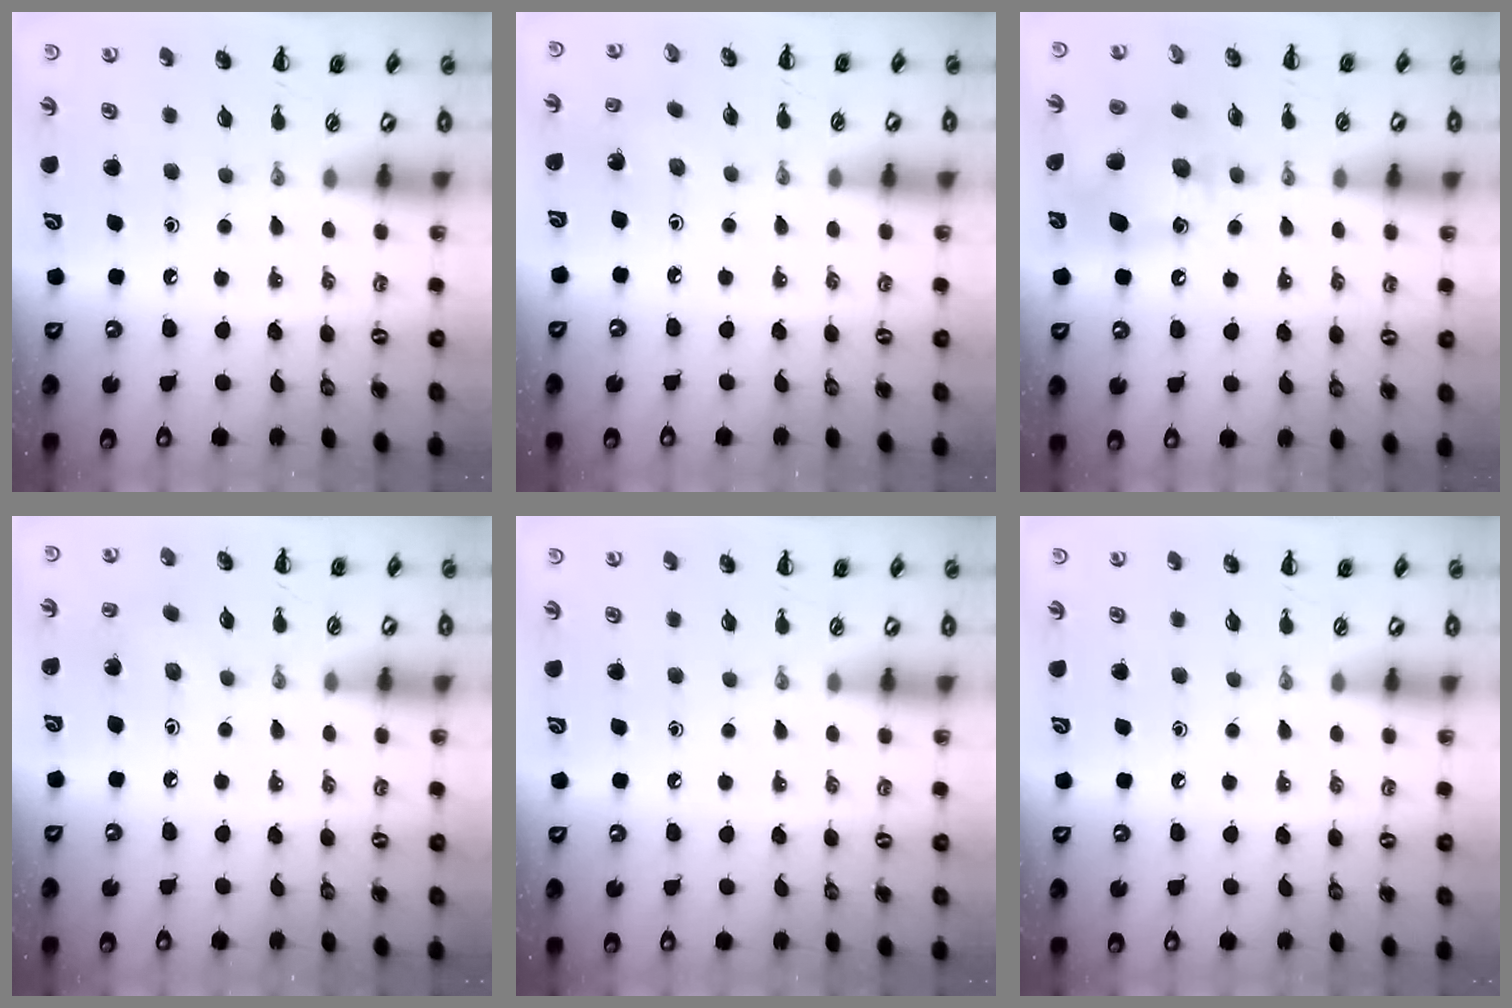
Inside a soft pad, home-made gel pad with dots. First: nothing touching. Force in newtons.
{"total": 1.1, "press": 1.0, "slide": 0.5}
{"total": 11.4, "press": 11.3, "slide": 1.7}
{"total": 1.5, "press": 1.4, "slide": 0.7}
{"total": 0.0}
{"total": 0.0}